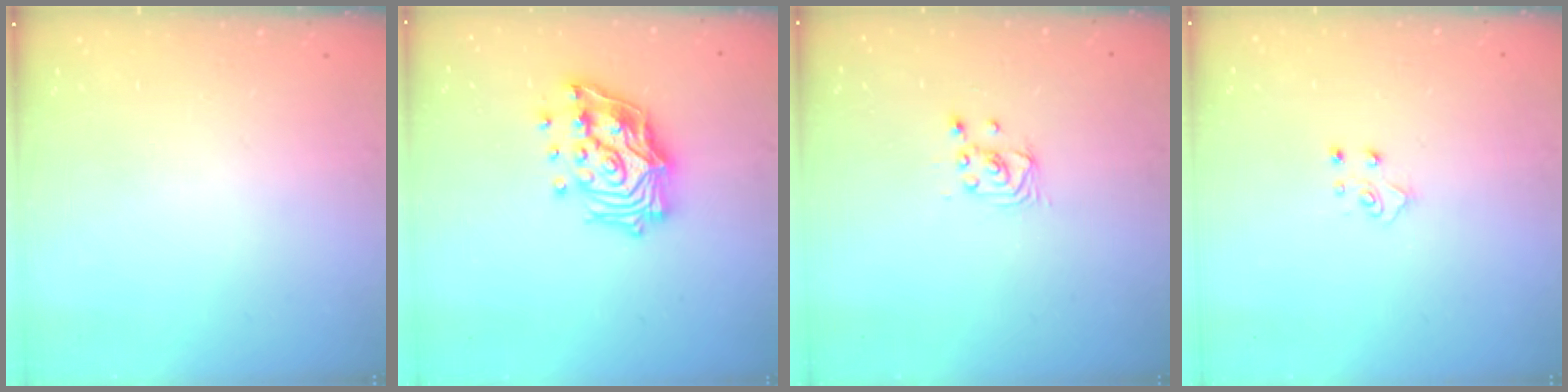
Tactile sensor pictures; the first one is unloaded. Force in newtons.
{"total": 17.7, "press": 17.6, "slide": 2.0}
{"total": 2.2, "press": 2.2, "slide": 0.2}
{"total": 4.3, "press": 4.2, "slide": 0.4}